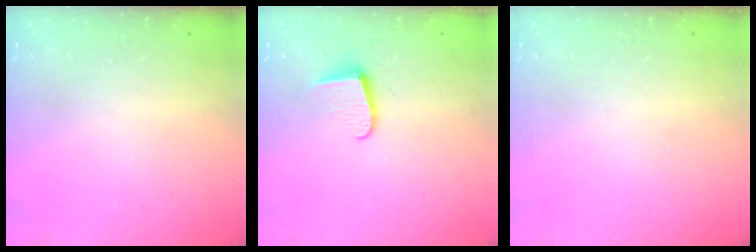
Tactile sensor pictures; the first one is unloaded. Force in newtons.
{"total": 6.2, "press": 6.2, "slide": 0.7}
{"total": 0.0}